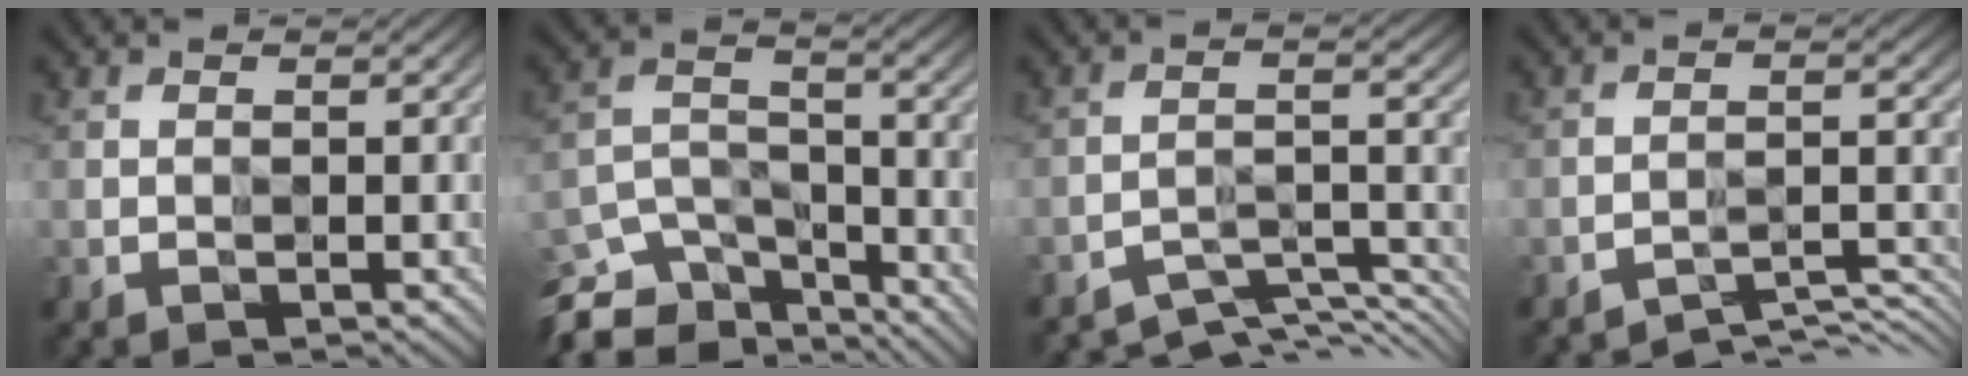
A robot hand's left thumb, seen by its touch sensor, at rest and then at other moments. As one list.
[{"total": 9.6, "force": [-8.4, 3.9, 2.3], "torque": [-0.052, -0.013, -0.157]}, {"total": 6.7, "force": [-6.6, 0.2, 0.5], "torque": [-0.008, 0.000, -0.100]}, {"total": 4.9, "force": [-4.9, -0.4, 0.0], "torque": [0.005, 0.006, -0.071]}]